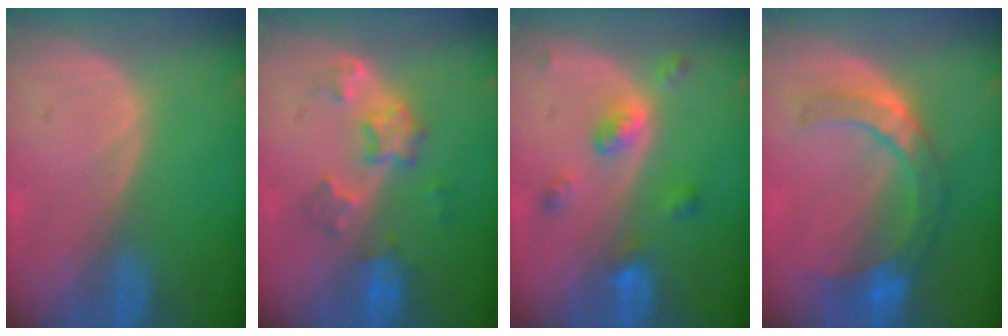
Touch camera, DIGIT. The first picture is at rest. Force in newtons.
{"total": 6.0, "press": 5.5, "slide": 2.4}
{"total": 5.2, "press": 4.5, "slide": 2.6}
{"total": 7.9, "press": 7.4, "slide": 2.6}